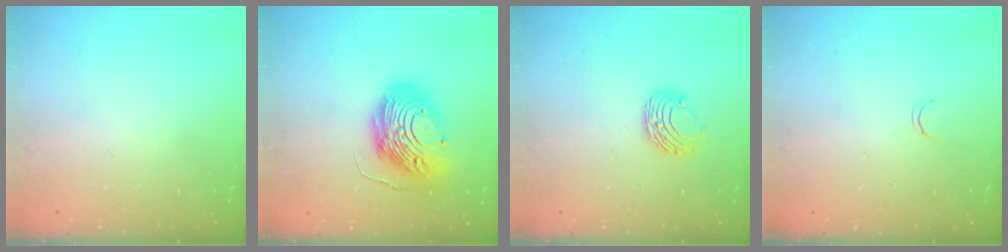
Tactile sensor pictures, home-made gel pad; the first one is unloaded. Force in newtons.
{"total": 15.5, "press": 15.4, "slide": 1.7}
{"total": 7.2, "press": 7.2, "slide": 0.8}
{"total": 2.1, "press": 2.1, "slide": 0.4}